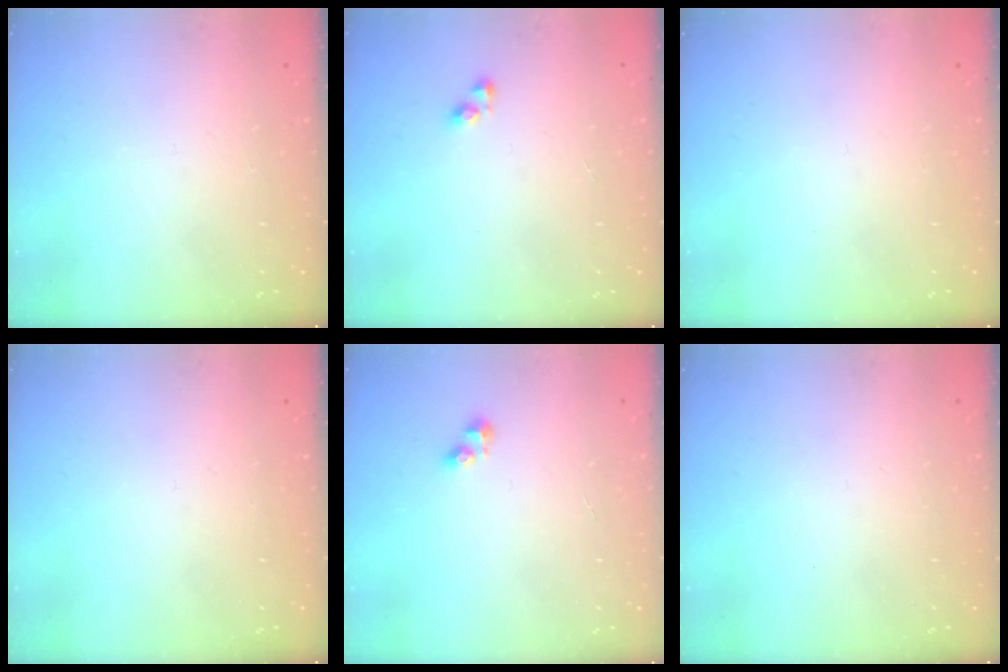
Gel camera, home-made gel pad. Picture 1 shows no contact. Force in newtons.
{"total": 3.8, "press": 3.7, "slide": 0.6}
{"total": 0.0}
{"total": 0.0}
{"total": 3.0, "press": 3.0, "slide": 0.4}
{"total": 0.0}